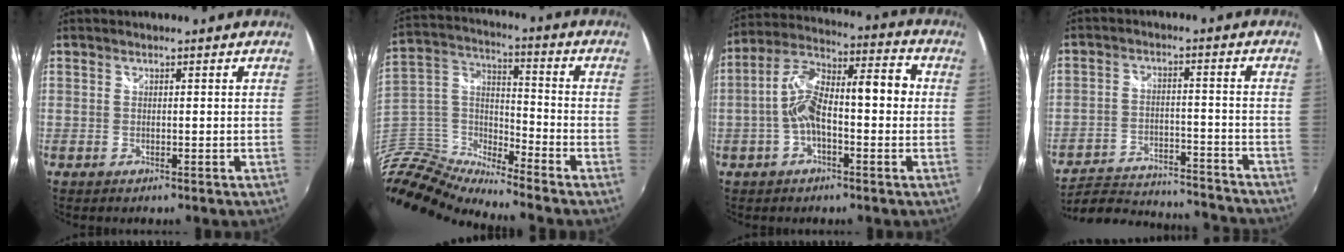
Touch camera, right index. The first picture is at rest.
{"total": 11.5, "force": [-9.8, 2.7, 5.5], "torque": [-0.137, 0.006, -0.207]}
{"total": 12.2, "force": [-1.1, 4.5, 11.3], "torque": [-0.215, 0.026, -0.026]}
{"total": 22.4, "force": [-20.2, 5.7, 7.7], "torque": [-0.159, -0.008, -0.278]}